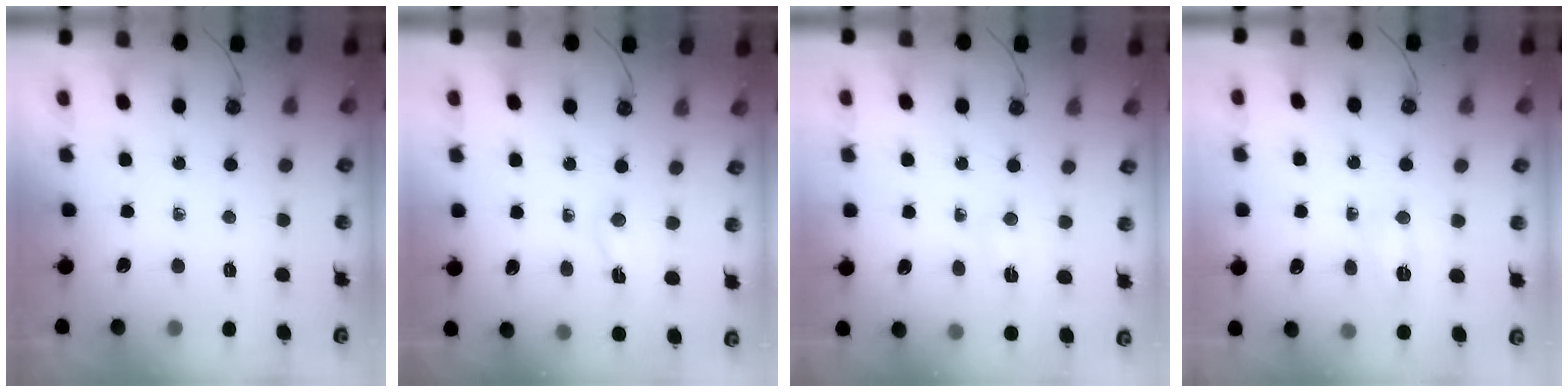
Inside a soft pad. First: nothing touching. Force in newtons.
{"total": 2.0, "press": 1.6, "slide": 1.2}
{"total": 2.5, "press": 2.4, "slide": 0.4}
{"total": 3.9, "press": 3.9, "slide": 0.4}